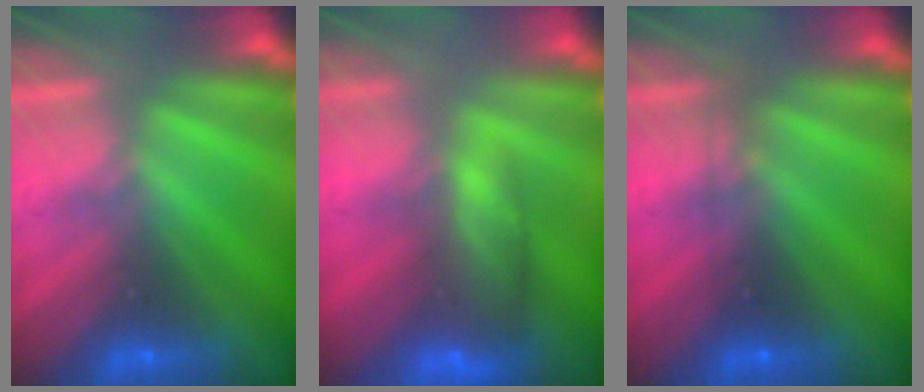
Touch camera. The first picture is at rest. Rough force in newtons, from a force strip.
{"total": 7.7}
{"total": 2.3}